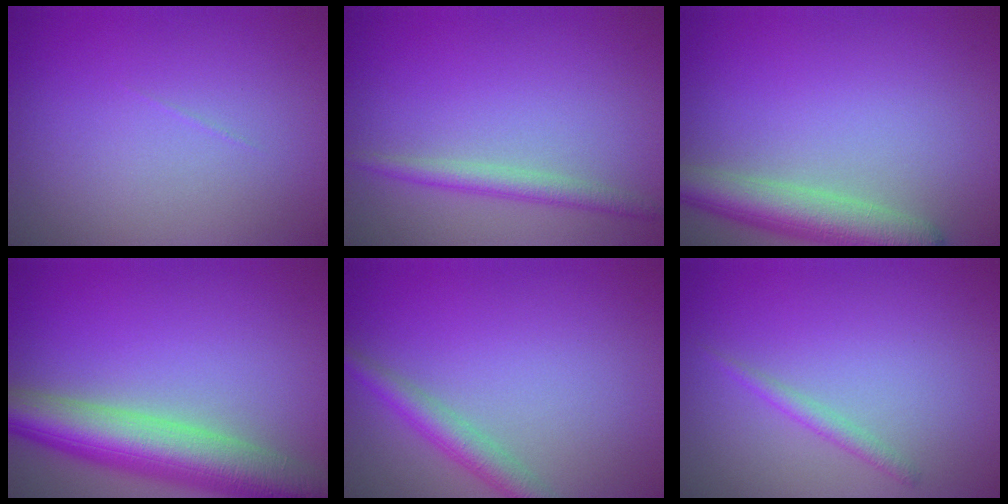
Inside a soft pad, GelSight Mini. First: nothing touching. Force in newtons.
{"total": 2.0, "press": 2.0, "slide": 0.0}
{"total": 5.4, "press": 5.3, "slide": 0.4}
{"total": 9.0, "press": 9.0, "slide": 0.5}
{"total": 2.8, "press": 2.8, "slide": 0.2}
{"total": 1.2, "press": 1.2, "slide": 0.0}